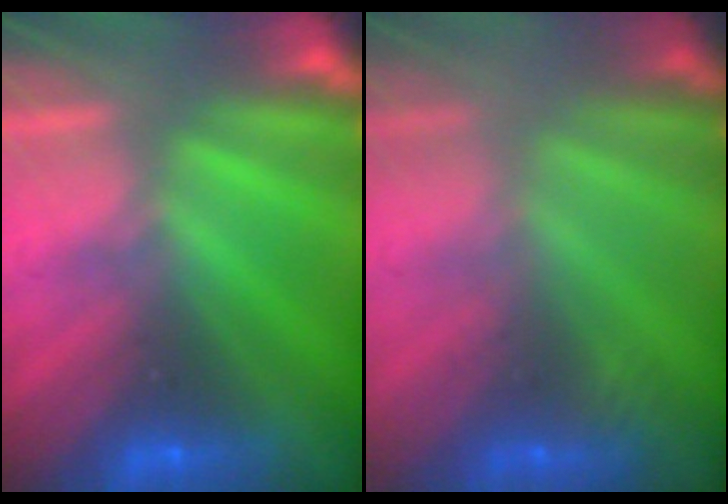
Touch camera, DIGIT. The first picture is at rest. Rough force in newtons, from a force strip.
{"total": 2.6}